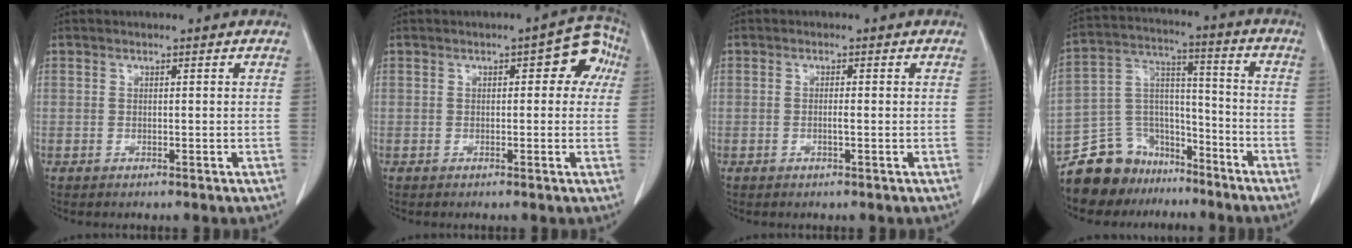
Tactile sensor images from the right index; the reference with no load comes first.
{"total": 6.2, "force": [1.5, 2.9, 5.3], "torque": [-0.048, 0.031, 0.011]}
{"total": 1.1, "force": [-0.2, 0.0, 1.1], "torque": [-0.021, -0.001, -0.003]}
{"total": 13.3, "force": [-10.7, 7.6, 2.2], "torque": [-0.048, 0.066, -0.186]}